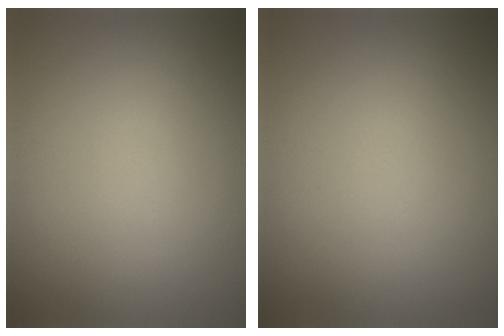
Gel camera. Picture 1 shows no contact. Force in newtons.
{"total": 0.0}